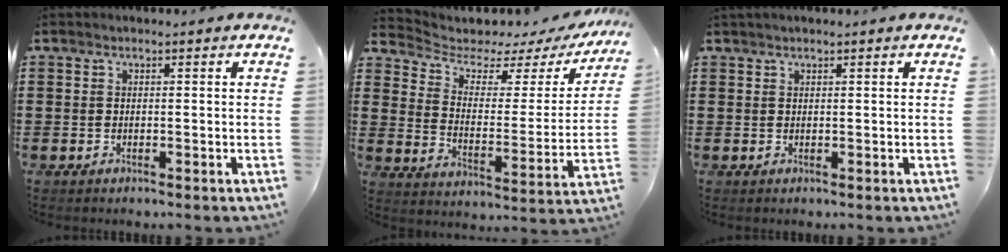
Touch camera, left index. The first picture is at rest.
{"total": 4.2, "force": [3.3, 1.8, 1.8], "torque": [-0.059, -0.024, 0.051]}
{"total": 0.7, "force": [0.5, 0.0, 0.4], "torque": [-0.009, -0.001, 0.011]}